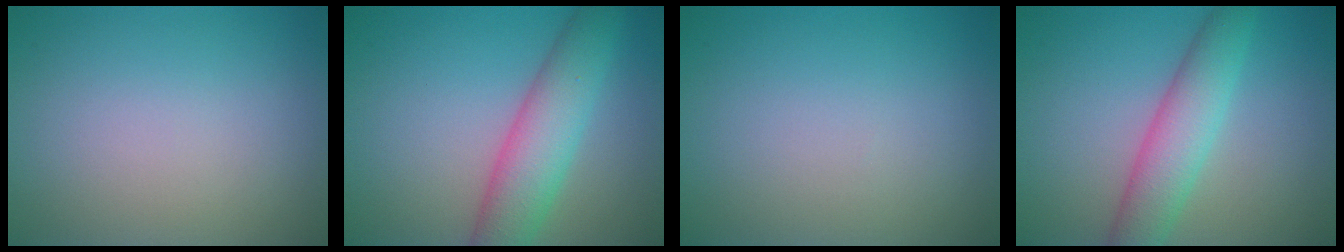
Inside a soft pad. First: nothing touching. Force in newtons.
{"total": 5.9, "press": 5.9, "slide": 0.2}
{"total": 0.0}
{"total": 4.8, "press": 4.8, "slide": 0.2}